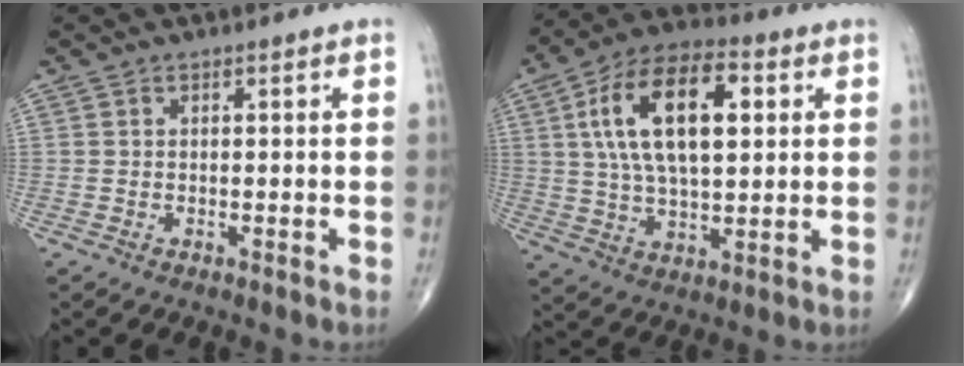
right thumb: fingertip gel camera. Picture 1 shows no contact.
{"total": 18.3, "force": [4.4, 8.9, 15.3], "torque": [-0.265, 0.007, 0.073]}